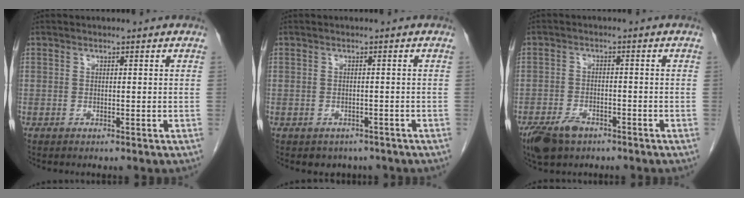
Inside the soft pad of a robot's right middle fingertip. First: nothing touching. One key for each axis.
{"total": 3.3, "fx": -2.6, "fy": 2.0, "fz": 0.4, "tx": -0.005, "ty": 0.006, "tz": -0.031}
{"total": 6.3, "fx": -4.2, "fy": 3.2, "fz": 3.3, "tx": -0.066, "ty": -0.005, "tz": -0.069}